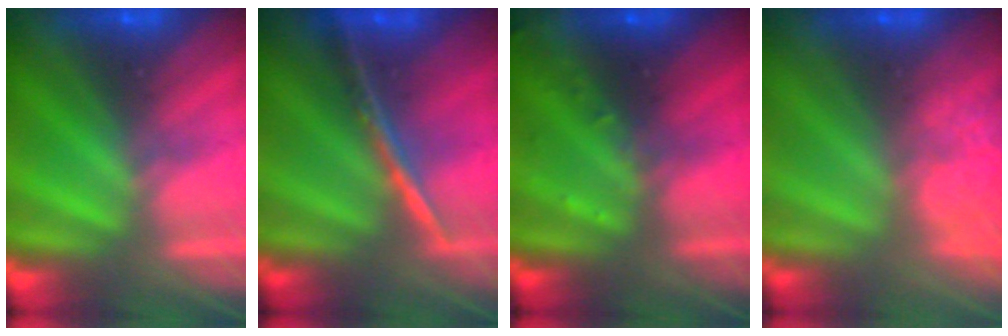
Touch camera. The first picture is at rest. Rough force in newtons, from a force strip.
{"total": 1.9}
{"total": 2.7}
{"total": 5.5}